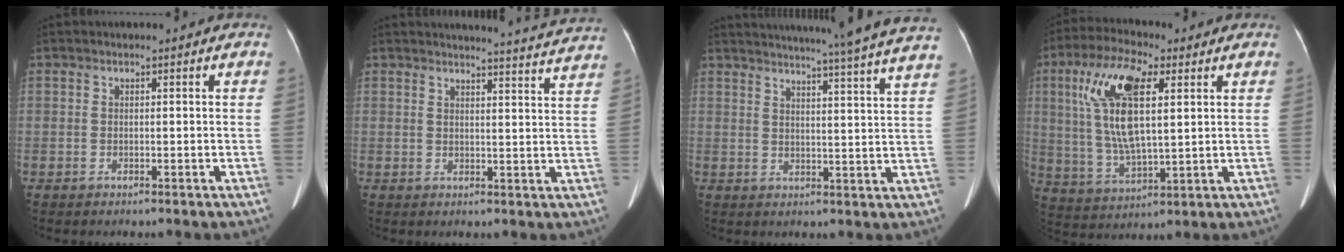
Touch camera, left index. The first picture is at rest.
{"total": 10.8, "force": [10.5, -1.8, 1.8], "torque": [-0.028, -0.048, 0.108]}
{"total": 23.6, "force": [21.3, -2.0, 10.0], "torque": [-0.155, -0.048, 0.260]}
{"total": 13.5, "force": [4.1, 3.9, 12.3], "torque": [-0.263, 0.012, 0.078]}